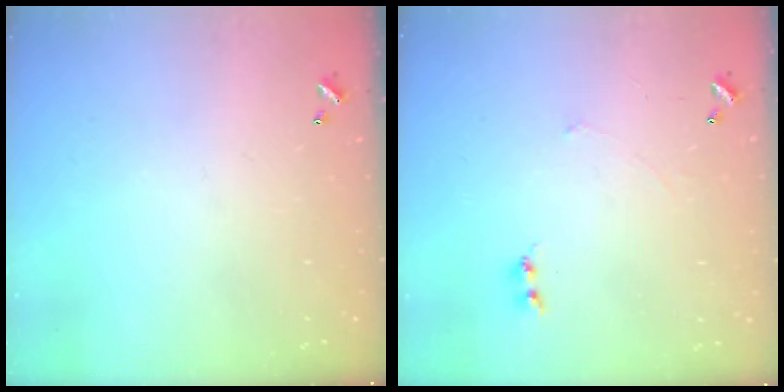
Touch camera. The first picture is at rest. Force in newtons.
{"total": 1.6, "press": 1.5, "slide": 0.5}